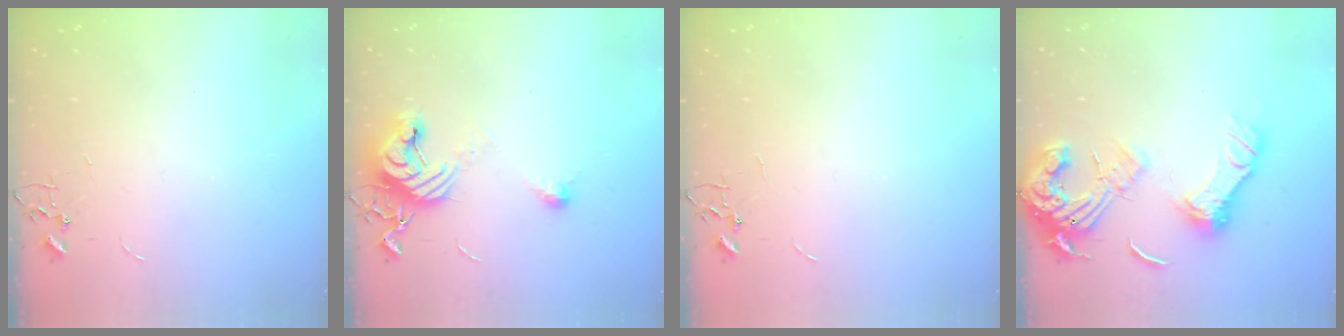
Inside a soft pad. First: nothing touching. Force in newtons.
{"total": 11.4, "press": 11.4, "slide": 0.9}
{"total": 0.0}
{"total": 17.6, "press": 17.5, "slide": 2.3}